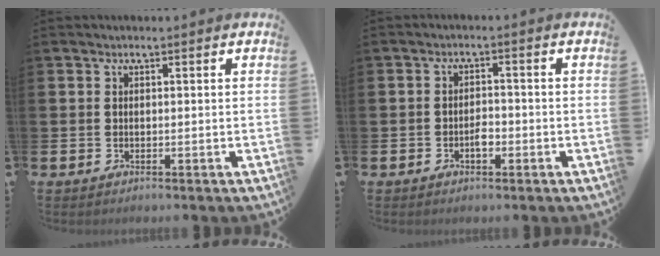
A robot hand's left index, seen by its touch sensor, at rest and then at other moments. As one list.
[{"total": 2.0, "force": [-0.8, 1.1, 1.4], "torque": [-0.016, 0.000, -0.018]}]